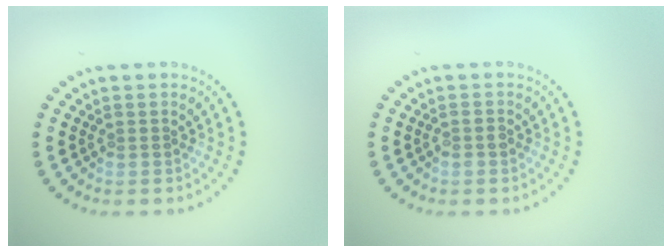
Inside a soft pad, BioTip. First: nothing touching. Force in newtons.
{"total": 0.9, "press": 0.9, "slide": 0.2}